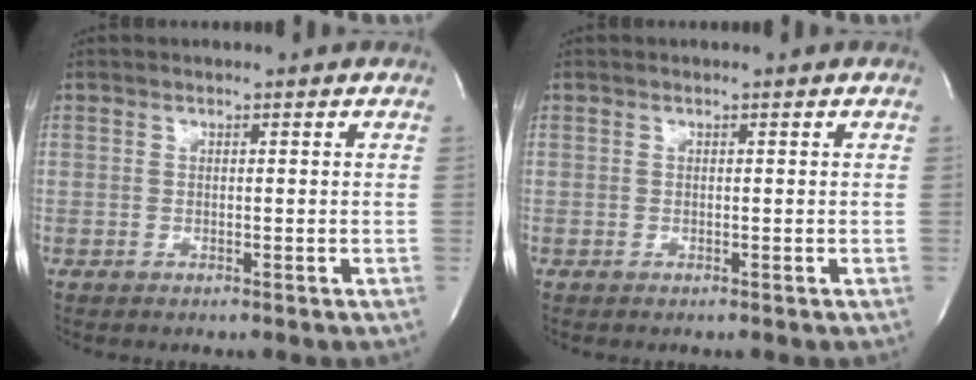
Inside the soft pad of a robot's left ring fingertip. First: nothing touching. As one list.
[{"total": 0.0}]